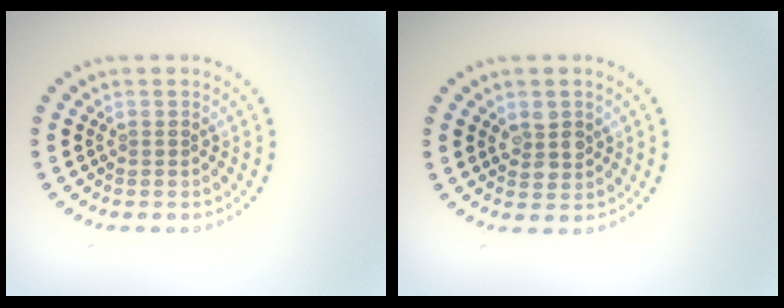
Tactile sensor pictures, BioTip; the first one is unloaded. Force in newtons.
{"total": 2.2, "press": 2.1, "slide": 0.7}